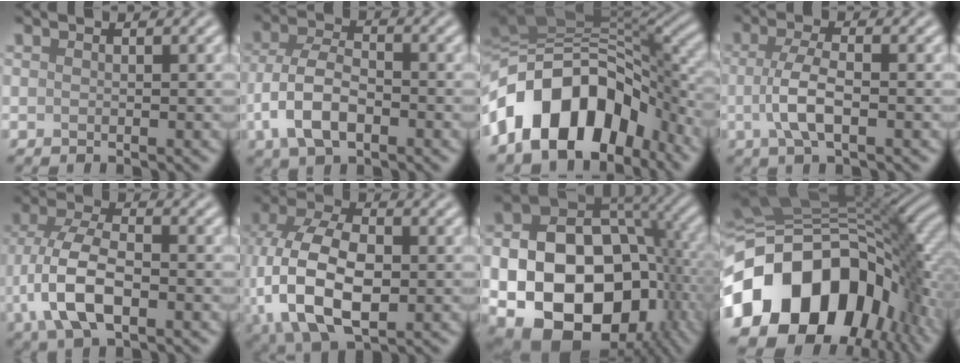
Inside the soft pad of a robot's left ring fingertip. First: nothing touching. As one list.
[{"total": 5.8, "force": [-2.1, 3.2, 4.4], "torque": [-0.090, 0.001, -0.048]}, {"total": 14.5, "force": [-5.3, 9.4, 9.6], "torque": [-0.156, 0.015, -0.106]}, {"total": 3.8, "force": [-0.6, 1.3, 3.5], "torque": [-0.074, 0.000, -0.017]}, {"total": 7.4, "force": [-2.1, 3.6, 6.1], "torque": [-0.132, 0.004, -0.047]}, {"total": 13.0, "force": [-1.7, 7.8, 10.2], "torque": [-0.228, -0.014, -0.030]}, {"total": 19.6, "force": [-4.8, 14.2, 12.7], "torque": [-0.197, -0.032, -0.066]}, {"total": 17.9, "force": [-5.2, 11.9, 12.3], "torque": [-0.221, 0.002, -0.101]}]